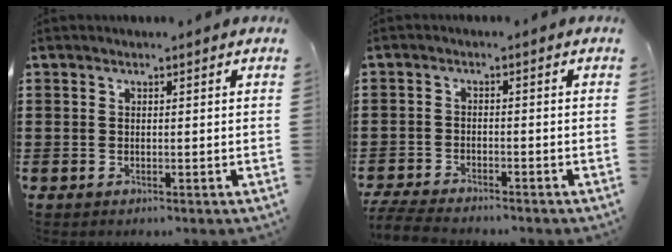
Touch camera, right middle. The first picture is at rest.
{"total": 3.7, "force": [-3.6, 0.4, 0.8], "torque": [-0.029, -0.006, -0.077]}